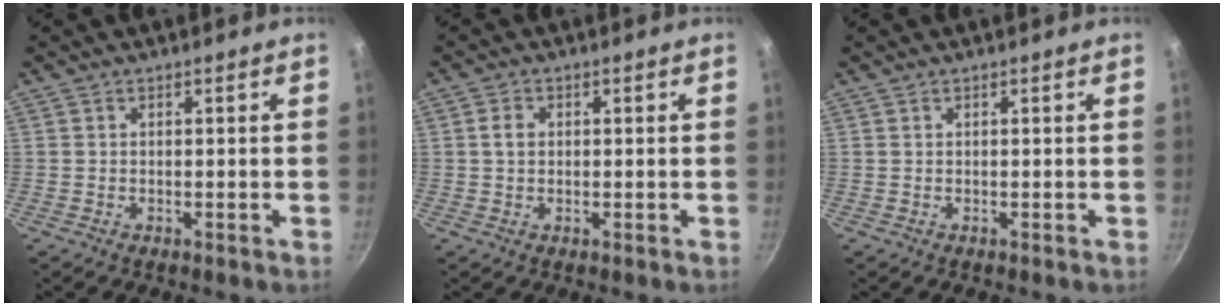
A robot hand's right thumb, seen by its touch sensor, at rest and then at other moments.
{"total": 2.4, "force": [0.2, 1.9, 1.4], "torque": [-0.019, 0.005, 0.003]}
{"total": 0.0}